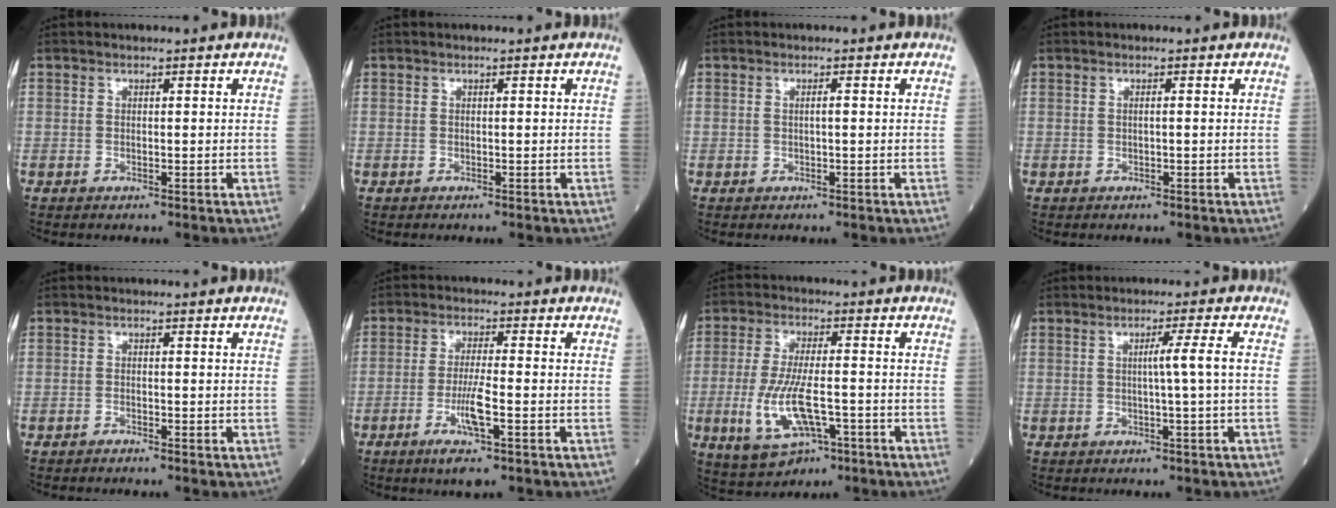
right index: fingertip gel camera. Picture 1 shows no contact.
{"total": 0.0}
{"total": 0.9, "force": [0.1, 0.1, 0.9], "torque": [-0.019, 0.002, 0.000]}
{"total": 0.6, "force": [0.0, 0.0, 0.6], "torque": [-0.011, 0.001, 0.000]}
{"total": 0.5, "force": [-0.5, 0.0, 0.1], "torque": [-0.007, -0.001, -0.012]}
{"total": 6.2, "force": [-2.6, 0.0, 5.6], "torque": [-0.110, -0.013, -0.049]}
{"total": 10.2, "force": [-3.4, 3.9, 8.7], "torque": [-0.185, -0.008, -0.053]}
{"total": 3.3, "force": [0.0, -1.2, 3.0], "torque": [-0.050, 0.002, 0.001]}